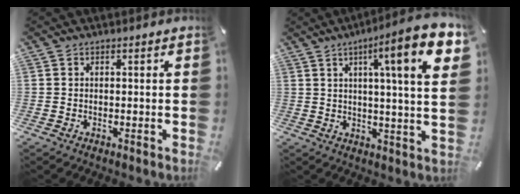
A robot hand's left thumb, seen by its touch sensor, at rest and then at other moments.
{"total": 17.3, "force": [7.1, 2.2, 15.6], "torque": [-0.236, -0.033, 0.095]}